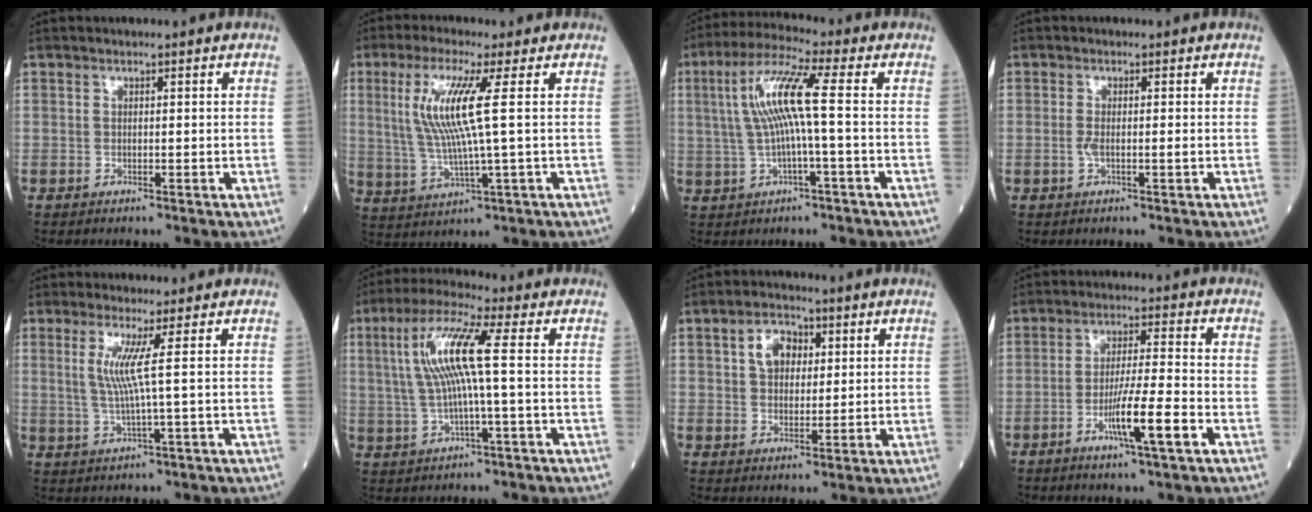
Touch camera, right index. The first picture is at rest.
{"total": 9.5, "force": [2.0, -0.6, 9.3], "torque": [-0.203, -0.003, 0.040]}
{"total": 9.5, "force": [0.8, 0.1, 9.4], "torque": [-0.193, 0.023, 0.013]}
{"total": 1.6, "force": [-0.3, 0.2, 1.6], "torque": [-0.031, -0.001, -0.007]}
{"total": 4.5, "force": [1.0, -1.2, 4.2], "torque": [-0.091, -0.004, 0.024]}
{"total": 10.2, "force": [1.4, 0.2, 10.1], "torque": [-0.212, 0.020, 0.025]}
{"total": 5.6, "force": [1.9, 3.7, 3.8], "torque": [-0.067, 0.015, 0.034]}
{"total": 8.3, "force": [-3.5, -0.3, 7.5], "torque": [-0.136, -0.009, -0.064]}